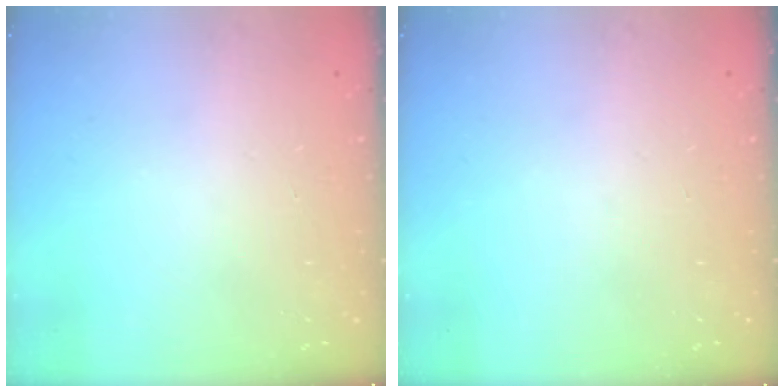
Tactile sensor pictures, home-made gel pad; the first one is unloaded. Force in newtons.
{"total": 0.0}